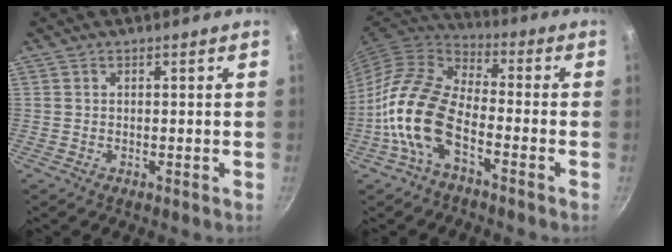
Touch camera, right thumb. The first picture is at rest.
{"total": 14.6, "force": [-5.6, 7.4, 11.3], "torque": [-0.214, 0.043, -0.128]}